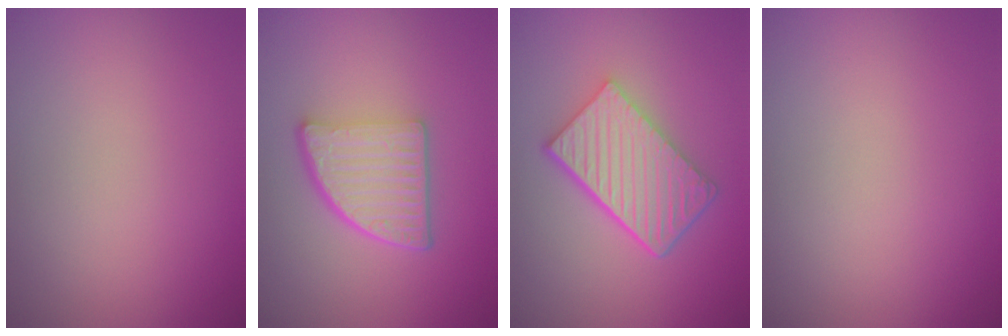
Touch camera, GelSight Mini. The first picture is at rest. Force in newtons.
{"total": 5.4, "press": 3.8, "slide": 3.8}
{"total": 6.1, "press": 4.5, "slide": 4.1}
{"total": 0.0}